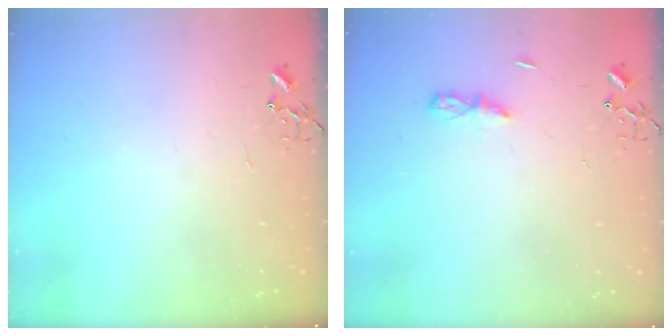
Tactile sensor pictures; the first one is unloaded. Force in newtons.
{"total": 3.8, "press": 3.7, "slide": 0.4}